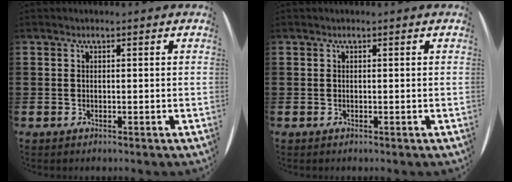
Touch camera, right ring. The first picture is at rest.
{"total": 0.0}